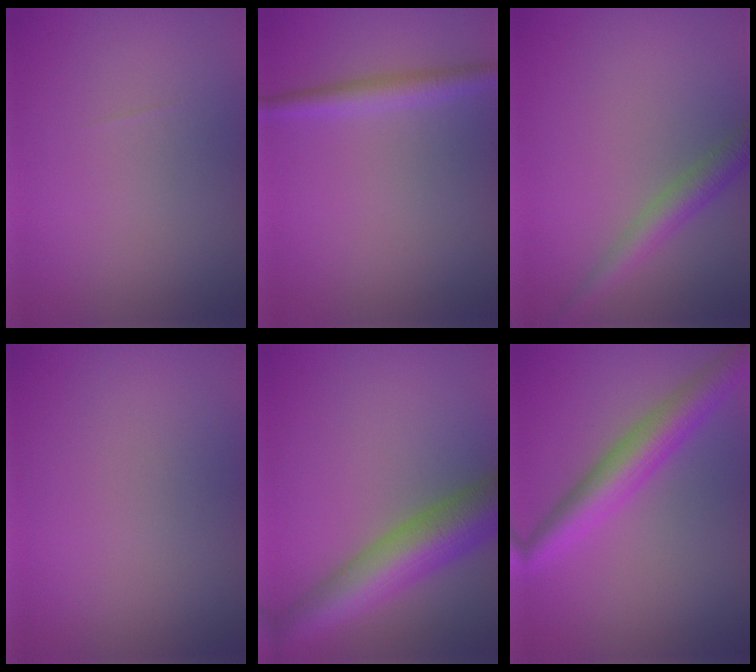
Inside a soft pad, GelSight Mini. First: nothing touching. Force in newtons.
{"total": 2.3, "press": 2.3, "slide": 0.1}
{"total": 3.1, "press": 3.1, "slide": 0.1}
{"total": 0.0}
{"total": 9.1, "press": 9.1, "slide": 0.3}
{"total": 5.3, "press": 5.3, "slide": 0.1}